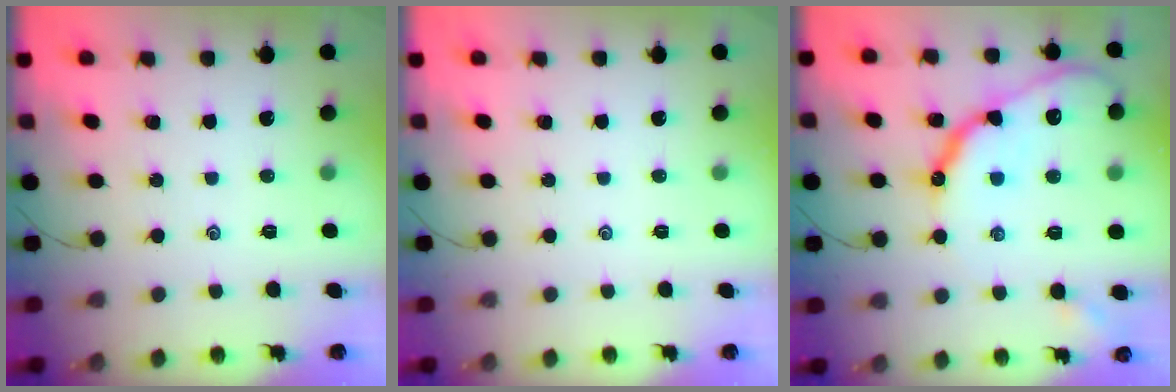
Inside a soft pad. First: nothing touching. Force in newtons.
{"total": 0.0}
{"total": 16.3, "press": 16.3, "slide": 1.3}